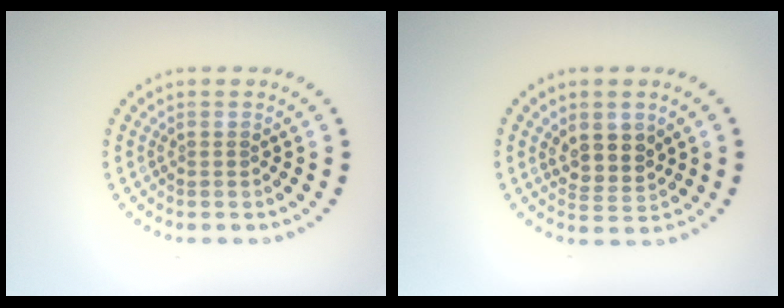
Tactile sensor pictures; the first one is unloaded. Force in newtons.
{"total": 3.0, "press": 2.7, "slide": 1.3}